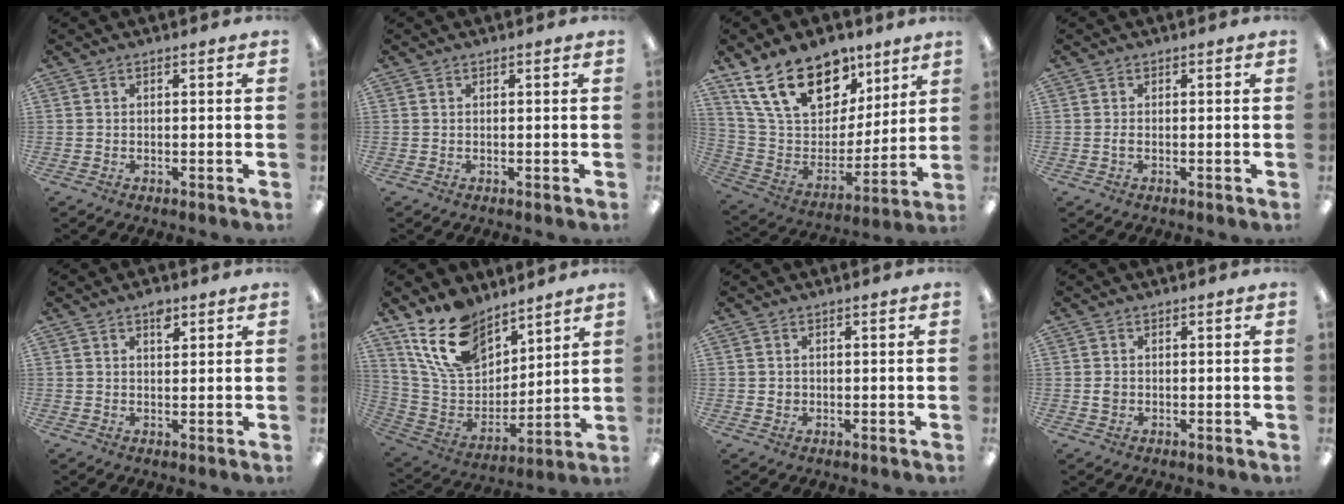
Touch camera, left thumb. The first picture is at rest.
{"total": 0.0}
{"total": 21.9, "force": [13.7, 12.7, 11.4], "torque": [-0.209, -0.066, 0.255]}
{"total": 0.8, "force": [-0.1, 0.4, 0.7], "torque": [-0.013, 0.000, -0.003]}
{"total": 3.3, "force": [2.1, 1.7, 1.9], "torque": [-0.009, -0.011, 0.031]}
{"total": 16.7, "force": [11.7, 9.2, 7.6], "torque": [-0.162, -0.056, 0.225]}
{"total": 1.1, "force": [0.2, 1.0, 0.2], "torque": [-0.006, 0.004, 0.003]}
{"total": 1.4, "force": [0.0, 1.3, 0.6], "torque": [-0.012, 0.005, -0.003]}